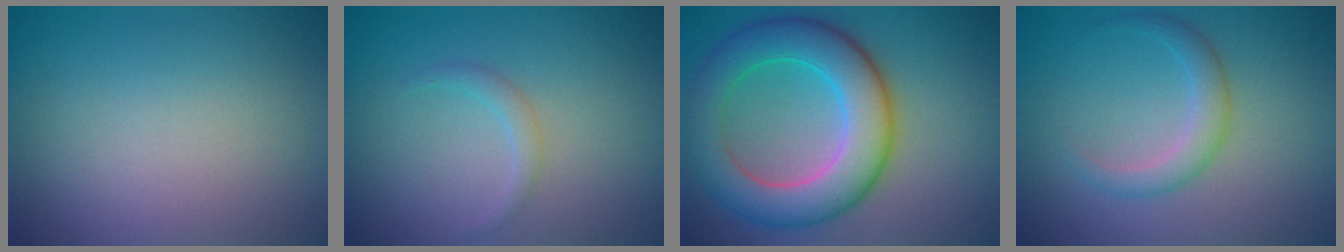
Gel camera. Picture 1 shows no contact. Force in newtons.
{"total": 1.1, "press": 1.1, "slide": 0.2}
{"total": 8.3, "press": 8.3, "slide": 0.1}
{"total": 2.2, "press": 2.2, "slide": 0.1}